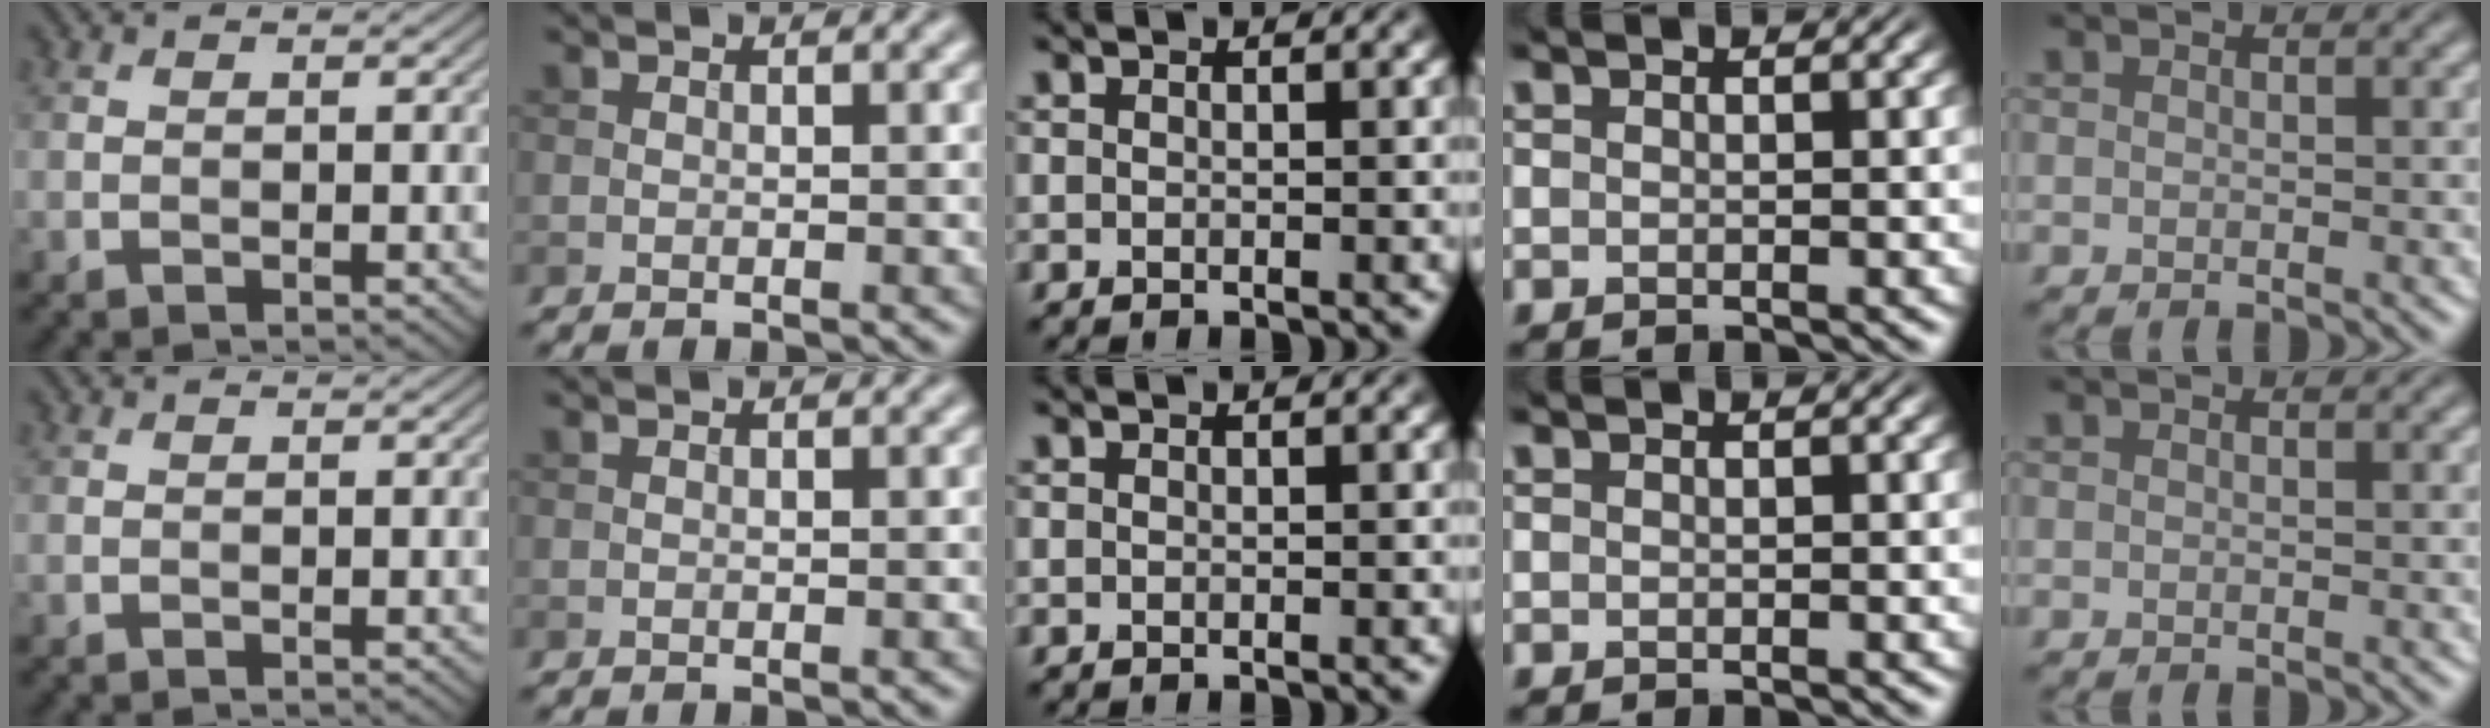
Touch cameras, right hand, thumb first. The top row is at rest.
{}